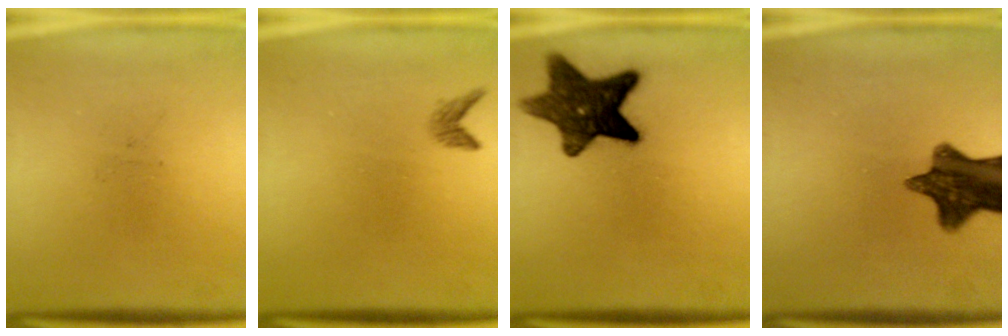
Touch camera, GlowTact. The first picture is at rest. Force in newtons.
{"total": 1.1}
{"total": 12.4}
{"total": 11.2}